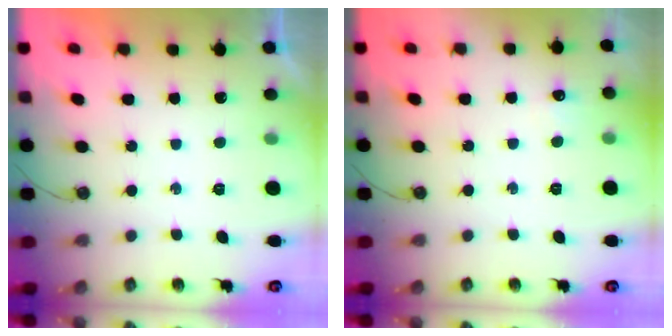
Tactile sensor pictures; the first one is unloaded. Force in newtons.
{"total": 4.9, "press": 4.8, "slide": 0.6}